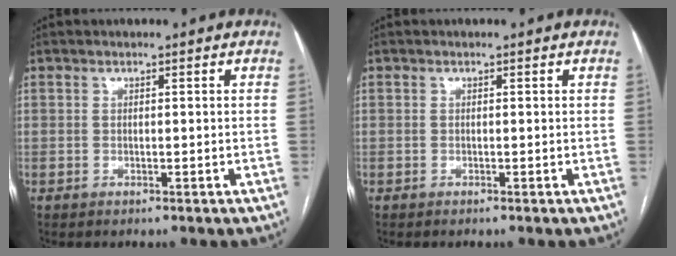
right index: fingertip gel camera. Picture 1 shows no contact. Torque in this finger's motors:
{"motor_torque": [-0.21, 0.12, -0.02, 0.00]}